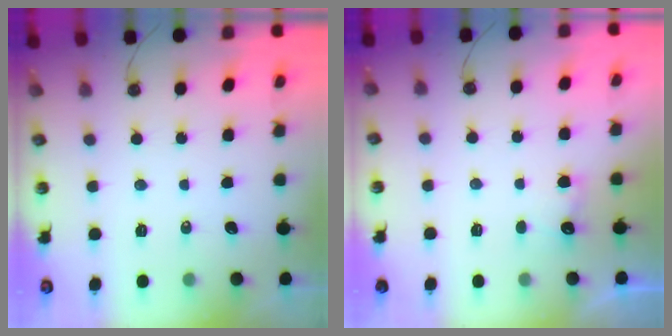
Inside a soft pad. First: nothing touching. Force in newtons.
{"total": 4.9, "press": 4.8, "slide": 1.0}